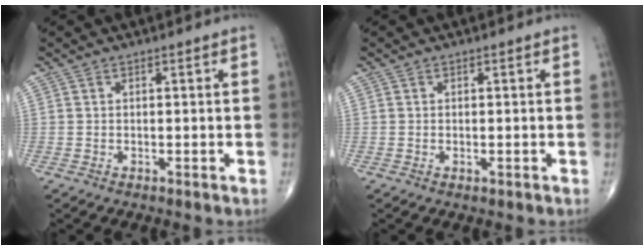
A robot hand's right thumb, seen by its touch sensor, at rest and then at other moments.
{"total": 0.5, "force": [-0.1, 0.3, 0.4], "torque": [-0.004, -0.001, -0.001]}